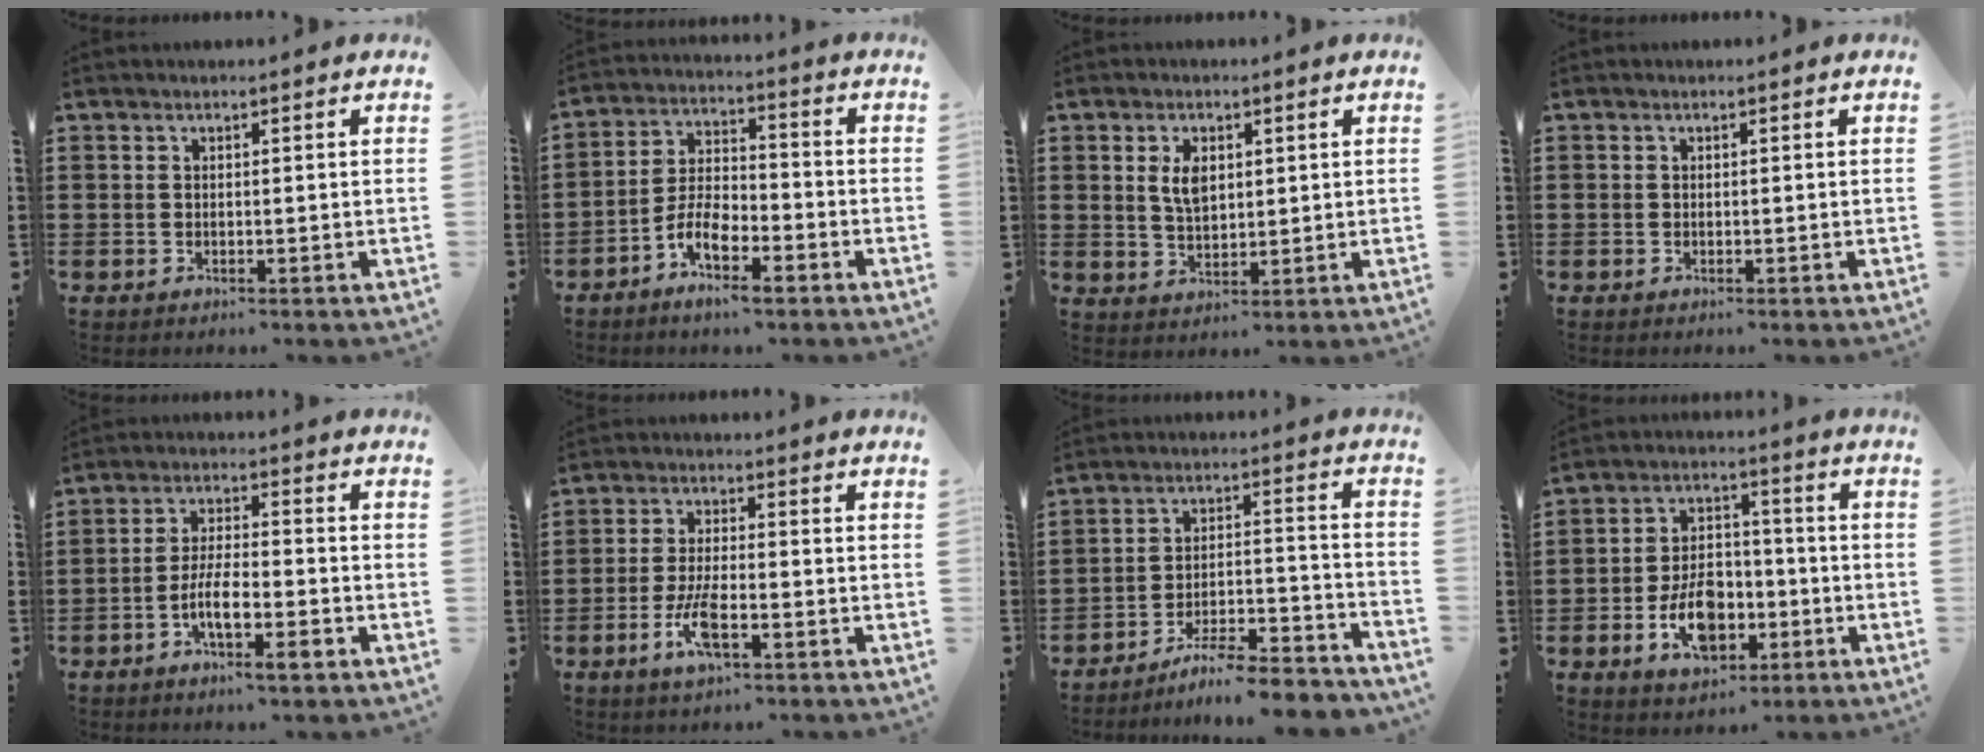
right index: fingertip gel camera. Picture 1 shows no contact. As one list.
[{"total": 7.5, "force": [-4.4, 3.0, 5.3], "torque": [-0.122, 0.002, -0.089]}, {"total": 4.3, "force": [1.3, 2.4, 3.3], "torque": [-0.064, 0.007, 0.020]}, {"total": 0.0}, {"total": 7.6, "force": [-3.4, 2.2, 6.5], "torque": [-0.131, -0.004, -0.065]}, {"total": 5.9, "force": [-2.5, 1.6, 5.0], "torque": [-0.109, -0.008, -0.049]}, {"total": 7.2, "force": [-6.6, 0.3, 2.8], "torque": [-0.044, 0.002, -0.129]}, {"total": 8.9, "force": [-3.0, 5.7, 6.2], "torque": [-0.108, 0.008, -0.057]}]